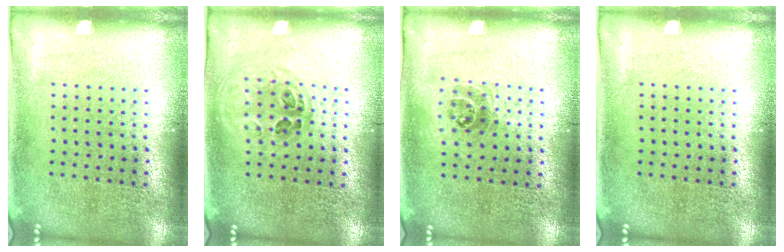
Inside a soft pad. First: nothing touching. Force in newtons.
{"total": 1.0, "press": 0.9, "slide": 0.3}
{"total": 1.0, "press": 1.0, "slide": 0.3}
{"total": 0.0}